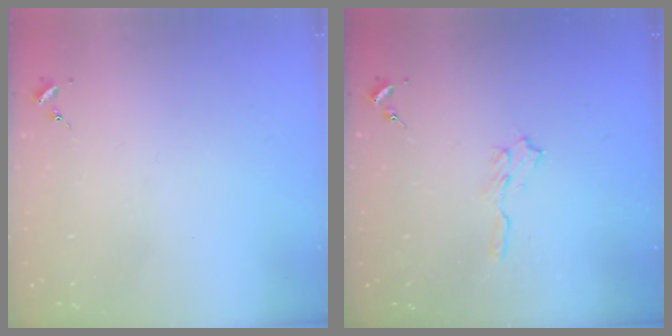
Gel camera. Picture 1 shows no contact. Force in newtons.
{"total": 5.8, "press": 5.7, "slide": 0.6}